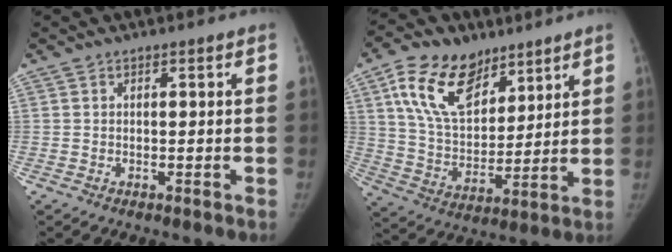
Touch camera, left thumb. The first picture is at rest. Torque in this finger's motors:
{"motor_torque": [1.66, 1.65, 1.52, -1.25, 0.07]}